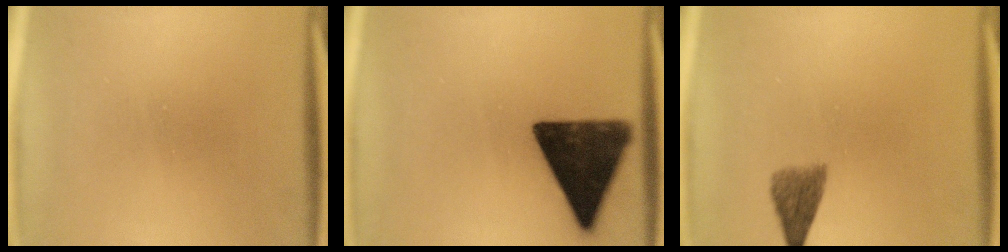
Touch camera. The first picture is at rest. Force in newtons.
{"total": 13.3}
{"total": 3.9}